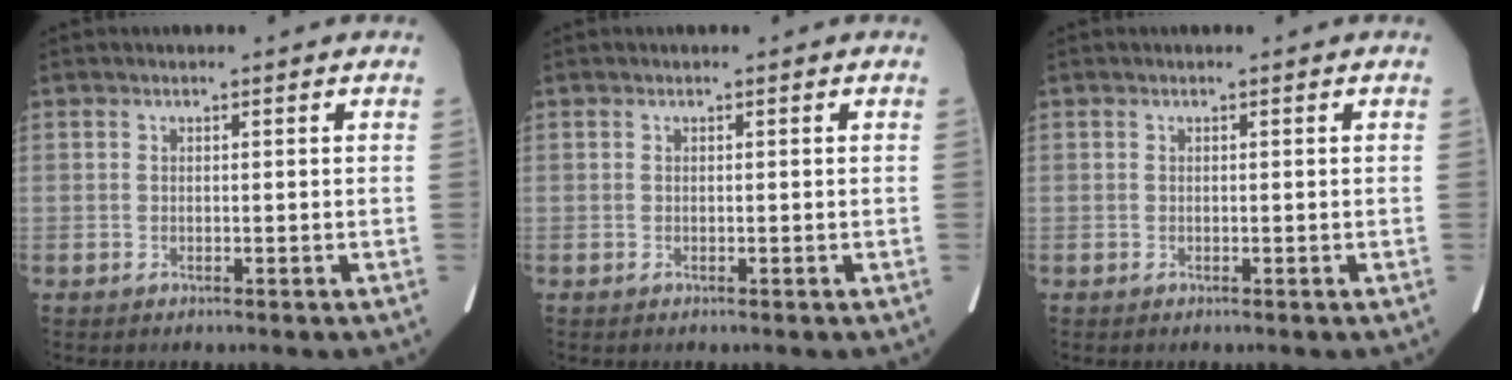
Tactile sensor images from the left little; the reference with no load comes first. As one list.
[{"total": 0.0}, {"total": 0.0}]